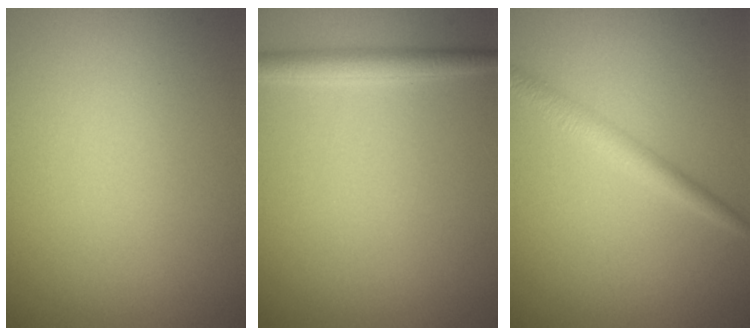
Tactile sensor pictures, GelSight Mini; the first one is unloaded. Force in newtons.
{"total": 2.2, "press": 2.2, "slide": 0.1}
{"total": 2.3, "press": 2.2, "slide": 0.1}